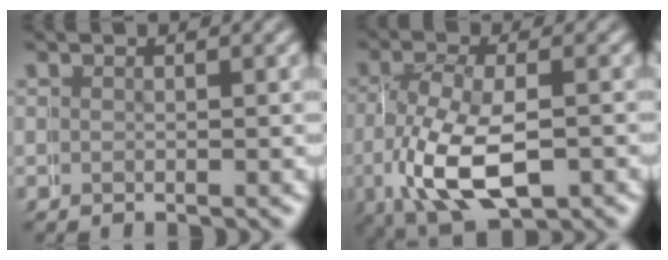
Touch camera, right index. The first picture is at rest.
{"total": 6.7, "force": [-2.2, 4.0, 4.9], "torque": [-0.120, -0.035, -0.010]}